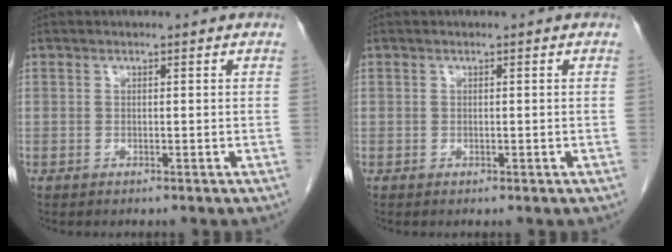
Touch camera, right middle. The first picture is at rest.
{"total": 0.0}